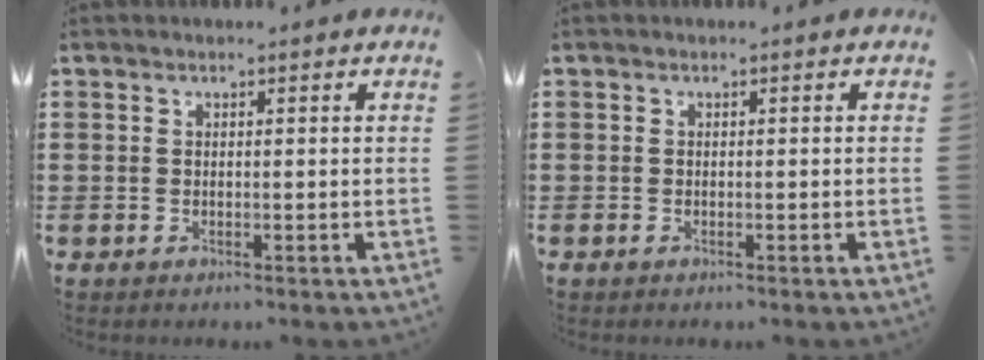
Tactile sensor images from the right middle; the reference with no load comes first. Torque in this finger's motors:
{"motor_torque": [0.00, 0.06, 0.04, -0.01]}